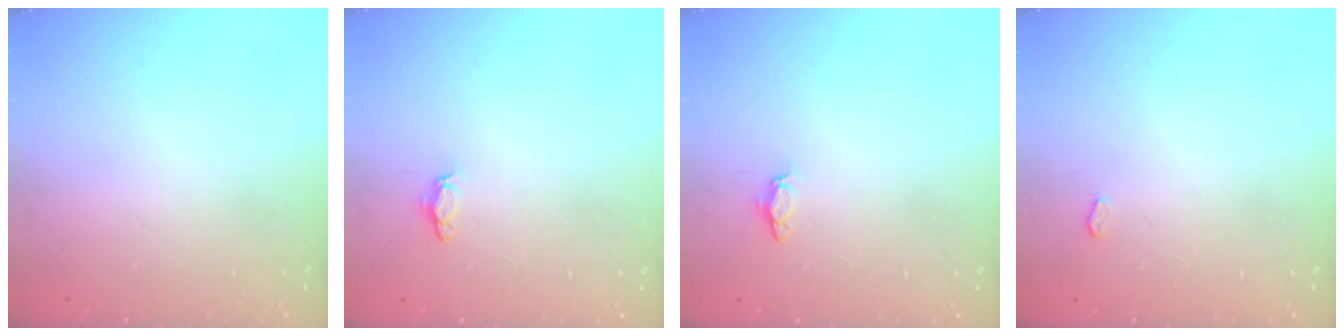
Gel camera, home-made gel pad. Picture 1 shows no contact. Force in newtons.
{"total": 3.5, "press": 3.4, "slide": 0.4}
{"total": 3.5, "press": 3.4, "slide": 0.4}
{"total": 2.3, "press": 2.3, "slide": 0.3}